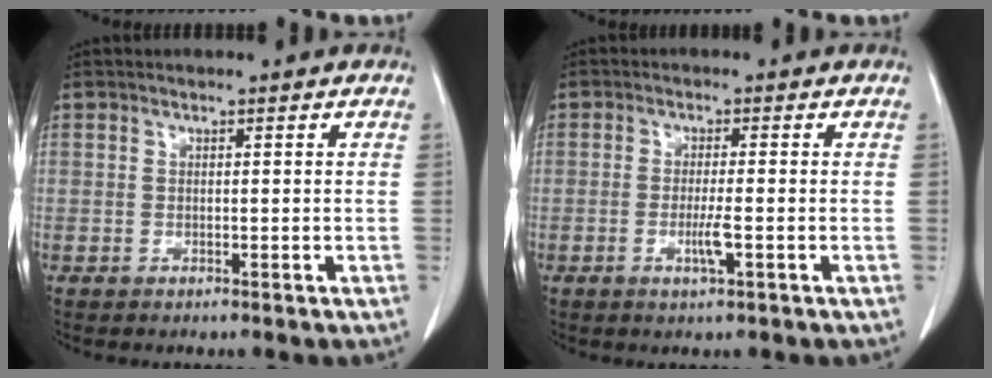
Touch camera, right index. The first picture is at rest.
{"total": 3.0, "force": [-1.0, 0.0, 2.9], "torque": [-0.057, -0.006, -0.018]}